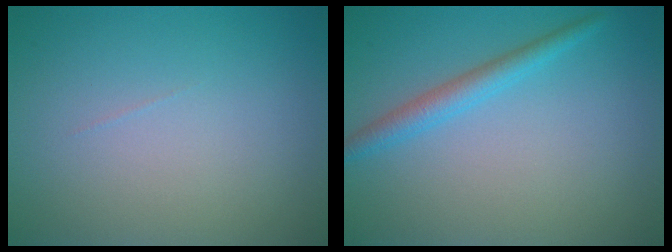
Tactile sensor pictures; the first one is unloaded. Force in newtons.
{"total": 2.3, "press": 2.3, "slide": 0.1}